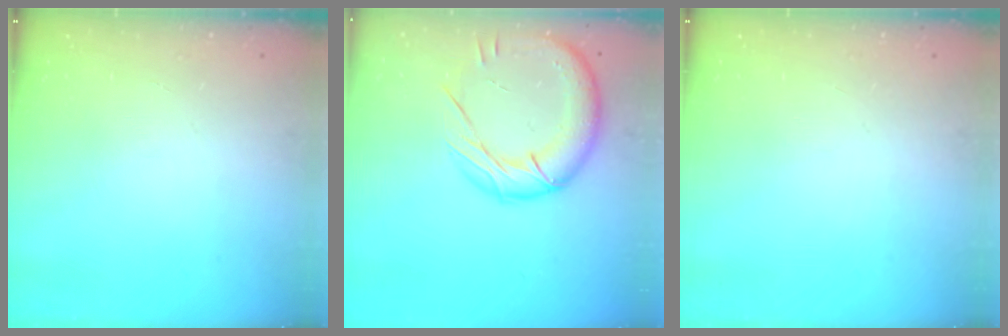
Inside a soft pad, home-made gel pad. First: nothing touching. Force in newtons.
{"total": 18.0, "press": 17.9, "slide": 2.2}
{"total": 0.0}